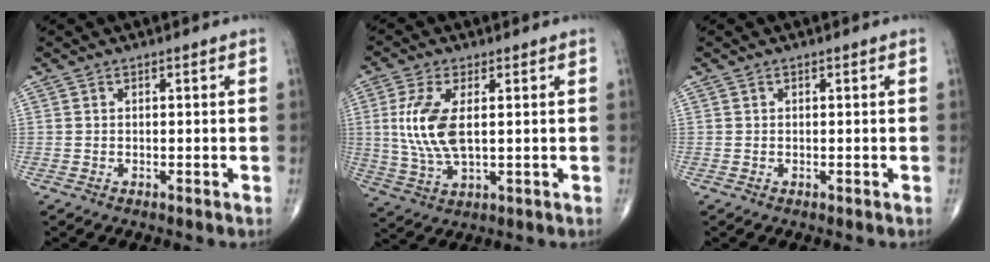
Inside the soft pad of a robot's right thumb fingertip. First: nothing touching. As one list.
[{"total": 10.3, "force": [1.5, 4.6, 9.1], "torque": [-0.204, -0.009, 0.036]}, {"total": 0.0}]